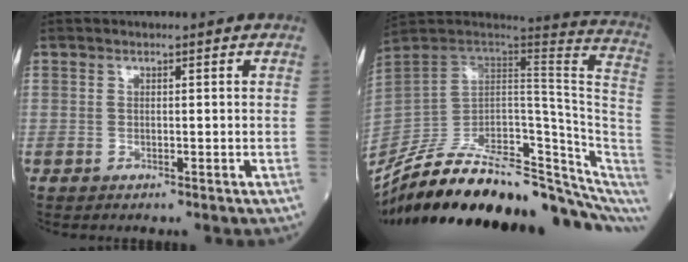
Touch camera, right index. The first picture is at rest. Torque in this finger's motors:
{"motor_torque": [0.54, -1.48, 0.48, 0.11]}